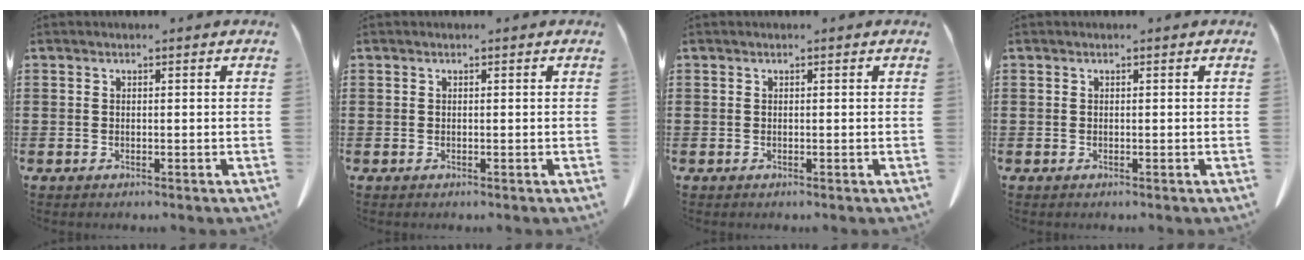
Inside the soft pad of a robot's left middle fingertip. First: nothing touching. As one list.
[{"total": 0.0}, {"total": 0.0}, {"total": 0.0}]